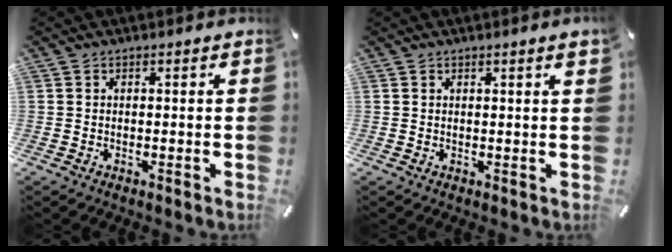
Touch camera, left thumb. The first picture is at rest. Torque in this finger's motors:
{"motor_torque": [0.03, -0.11, -0.03, -0.02, 0.07]}